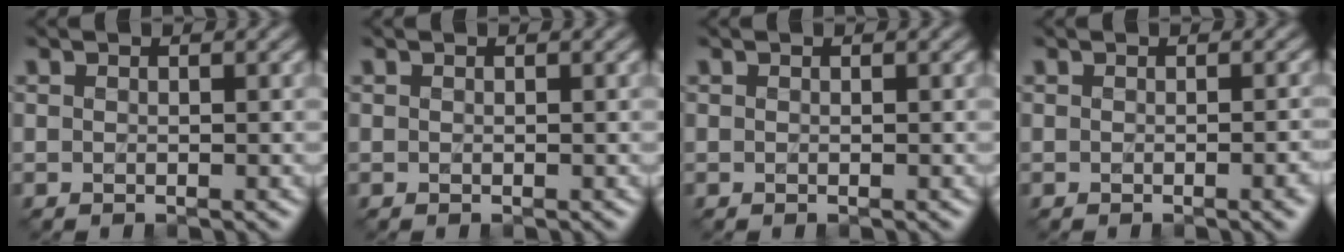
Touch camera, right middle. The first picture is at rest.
{"total": 0.0}
{"total": 0.0}
{"total": 2.7, "force": [-0.7, 0.9, 2.4], "torque": [-0.017, -0.003, -0.002]}